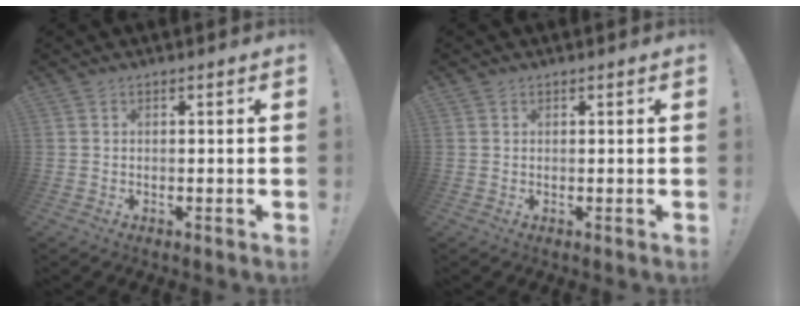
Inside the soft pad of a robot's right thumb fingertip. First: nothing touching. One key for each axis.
{"total": 0.6, "fx": 0.4, "fy": 0.4, "fz": 0.0, "tx": 0.004, "ty": -0.002, "tz": 0.007}